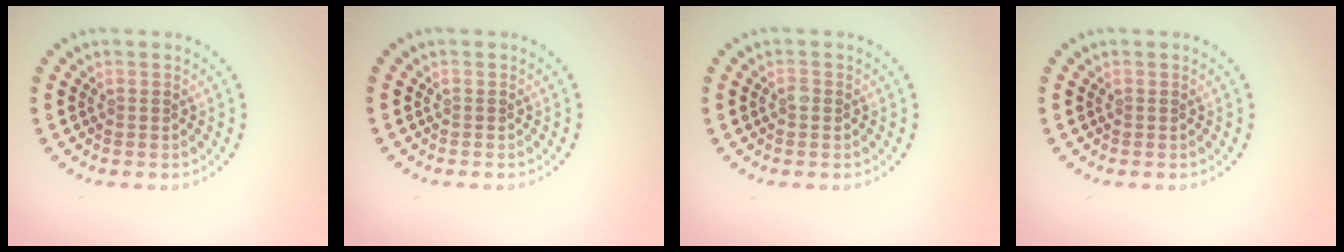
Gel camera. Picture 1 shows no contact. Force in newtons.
{"total": 0.0}
{"total": 0.5, "press": 0.5, "slide": 0.3}
{"total": 0.0}